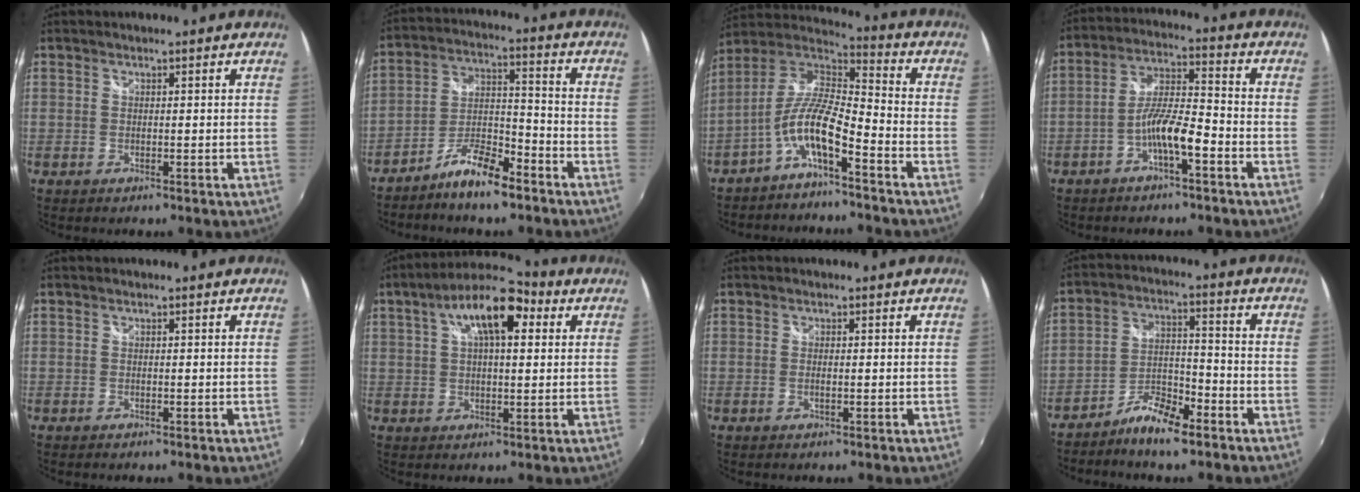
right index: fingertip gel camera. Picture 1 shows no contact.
{"total": 9.3, "force": [-7.1, 2.0, 5.7], "torque": [-0.118, 0.014, -0.130]}
{"total": 10.3, "force": [-5.8, 2.2, 8.2], "torque": [-0.177, 0.011, -0.112]}
{"total": 7.8, "force": [-4.1, 1.3, 6.5], "torque": [-0.133, 0.013, -0.074]}
{"total": 0.0}
{"total": 12.7, "force": [4.6, 5.1, 10.6], "torque": [-0.181, 0.034, 0.066]}
{"total": 0.9, "force": [-0.1, 0.2, 0.8], "torque": [-0.017, 0.002, -0.004]}
{"total": 7.7, "force": [-5.9, 1.8, 4.6], "torque": [-0.097, 0.008, -0.109]}